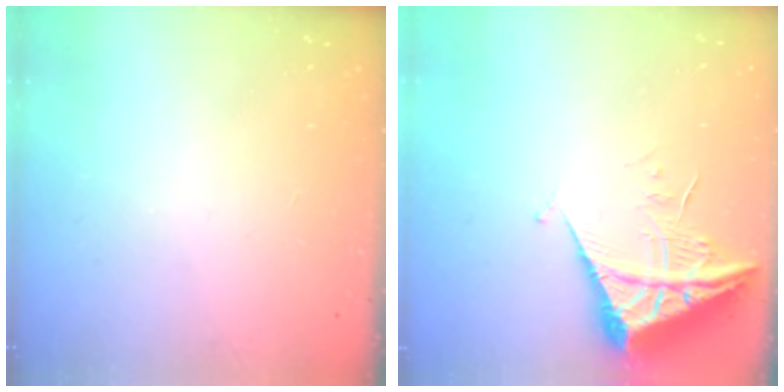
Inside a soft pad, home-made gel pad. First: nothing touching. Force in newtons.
{"total": 7.8, "press": 7.7, "slide": 0.9}